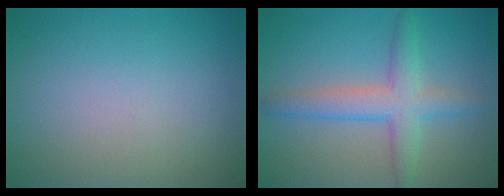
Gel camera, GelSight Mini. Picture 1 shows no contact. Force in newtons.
{"total": 4.4, "press": 4.4, "slide": 0.2}